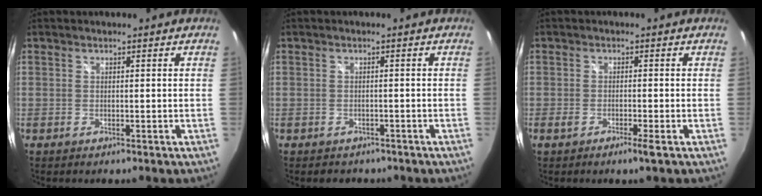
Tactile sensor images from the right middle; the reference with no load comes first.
{"total": 2.3, "force": [-1.7, 1.6, 0.4], "torque": [-0.010, -0.001, -0.020]}
{"total": 2.4, "force": [-1.5, 0.0, 1.9], "torque": [-0.041, -0.006, -0.031]}